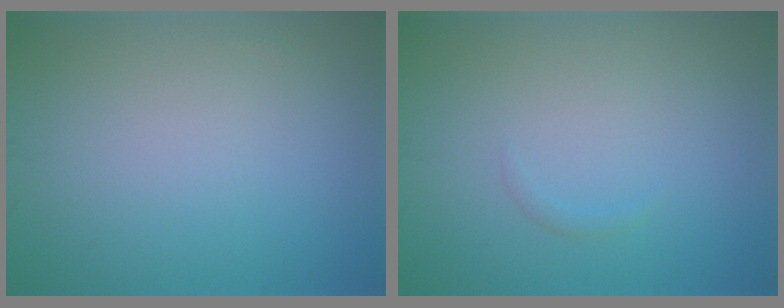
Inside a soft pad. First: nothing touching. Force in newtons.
{"total": 0.5, "press": 0.5, "slide": 0.1}